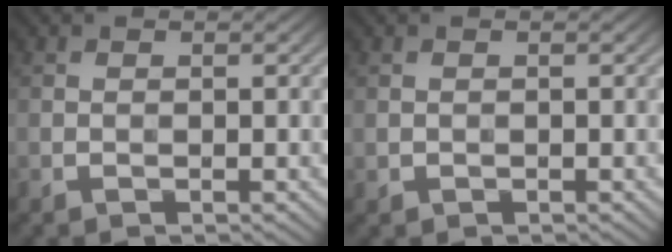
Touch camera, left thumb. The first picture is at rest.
{"total": 0.5, "force": [0.0, 0.5, 0.1], "torque": [-0.003, -0.004, 0.001]}